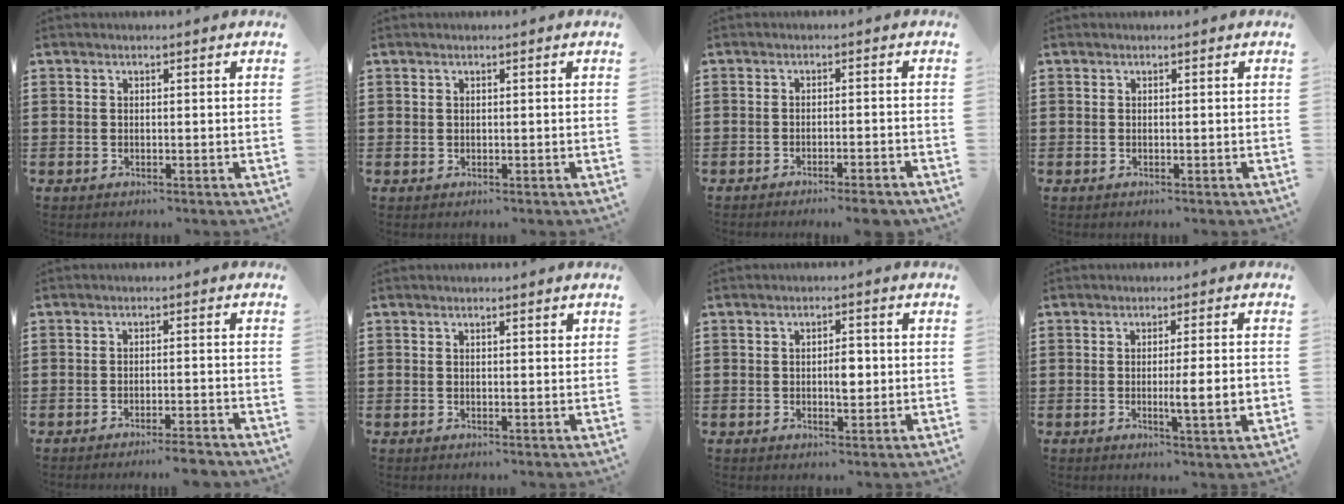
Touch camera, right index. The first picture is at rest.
{"total": 0.5, "force": [0.2, 0.4, 0.1], "torque": [-0.003, 0.003, 0.005]}
{"total": 2.8, "force": [-2.4, -0.4, 1.3], "torque": [-0.023, -0.003, -0.047]}
{"total": 0.0}
{"total": 3.0, "force": [-2.8, -0.4, 1.2], "torque": [-0.022, -0.004, -0.054]}
{"total": 0.7, "force": [0.4, 0.2, 0.5], "torque": [-0.011, 0.001, 0.007]}
{"total": 3.1, "force": [-0.1, 1.3, 2.8], "torque": [-0.045, 0.000, -0.005]}
{"total": 5.5, "force": [-0.9, 0.2, 5.4], "torque": [-0.082, -0.014, -0.018]}